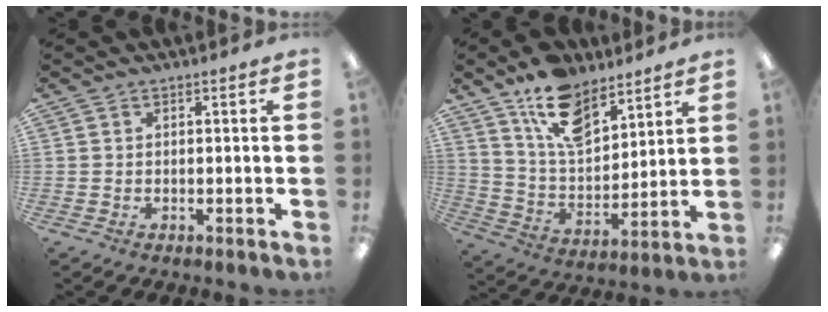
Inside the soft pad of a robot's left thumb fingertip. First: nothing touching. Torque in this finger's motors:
{"motor_torque": [2.16, 1.06, 1.61, -1.16, 0.44]}